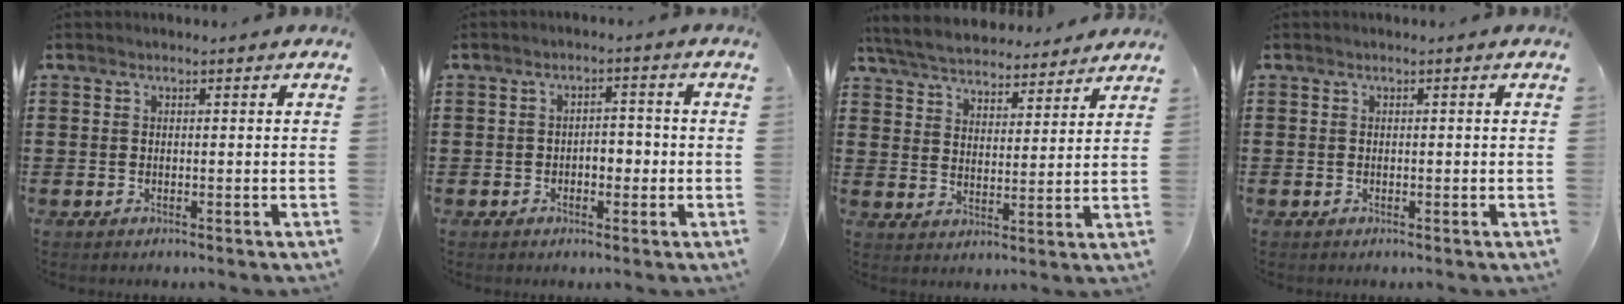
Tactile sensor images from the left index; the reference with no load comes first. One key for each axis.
{"total": 3.0, "fx": -1.0, "fy": 1.7, "fz": 2.2, "tx": -0.037, "ty": 0.001, "tz": -0.025}
{"total": 5.7, "fx": 5.5, "fy": 0.9, "fz": 1.0, "tx": -0.048, "ty": -0.029, "tz": 0.097}
{"total": 0.0}